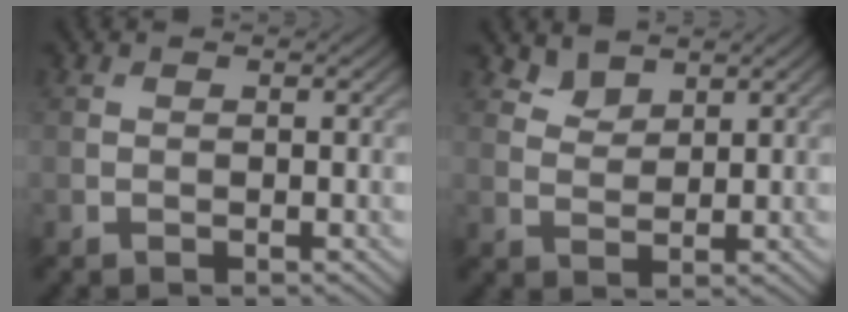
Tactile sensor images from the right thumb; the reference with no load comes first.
{"total": 2.5, "force": [2.1, 1.1, 0.7], "torque": [-0.018, -0.006, 0.048]}